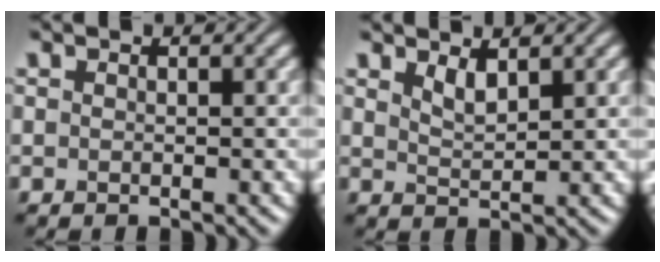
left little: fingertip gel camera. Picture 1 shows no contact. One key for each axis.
{"total": 1.8, "fx": 1.3, "fy": 0.5, "fz": 1.1, "tx": -0.024, "ty": -0.005, "tz": 0.028}